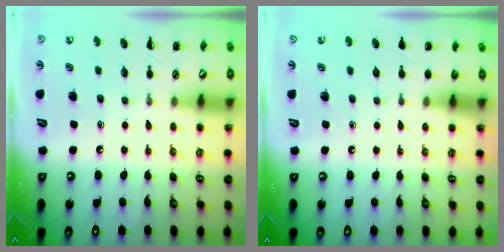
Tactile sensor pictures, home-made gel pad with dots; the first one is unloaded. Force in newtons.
{"total": 1.1, "press": 1.0, "slide": 0.2}